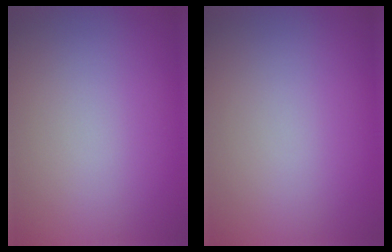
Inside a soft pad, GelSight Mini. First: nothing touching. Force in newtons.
{"total": 0.0}